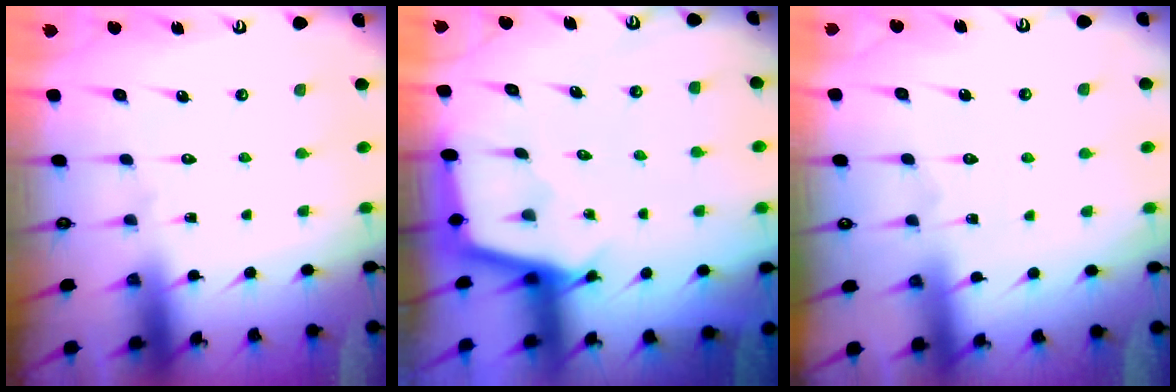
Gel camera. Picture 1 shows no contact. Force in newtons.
{"total": 2.3, "press": 2.3, "slide": 0.2}
{"total": 3.7, "press": 3.7, "slide": 0.5}